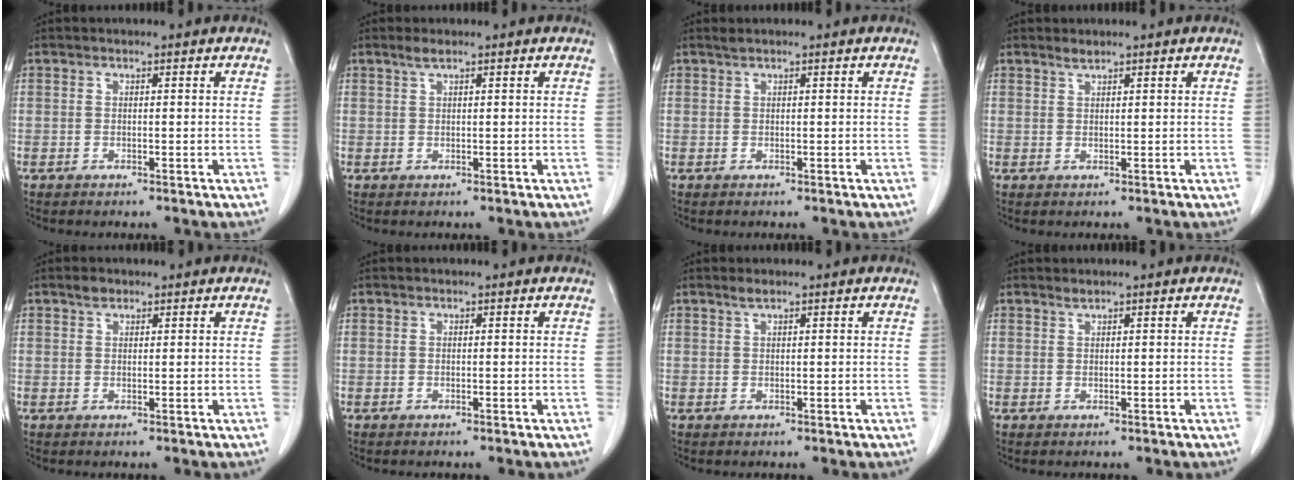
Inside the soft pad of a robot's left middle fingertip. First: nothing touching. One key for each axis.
{"total": 1.3, "fx": 1.0, "fy": 0.0, "fz": 0.8, "tx": -0.021, "ty": 0.002, "tz": 0.021}
{"total": 0.5, "fx": 0.5, "fy": -0.1, "fz": 0.2, "tx": -0.012, "ty": 0.004, "tz": 0.014}
{"total": 0.9, "fx": 0.8, "fy": -0.1, "fz": 0.2, "tx": -0.008, "ty": -0.004, "tz": 0.018}
{"total": 1.4, "fx": 1.1, "fy": 0.7, "fz": 0.5, "tx": -0.014, "ty": 0.001, "tz": 0.018}
{"total": 0.0}
{"total": 1.0, "fx": 0.8, "fy": 0.0, "fz": 0.5, "tx": -0.016, "ty": 0.000, "tz": 0.018}
{"total": 0.6, "fx": 0.6, "fy": -0.1, "fz": 0.1, "tx": -0.008, "ty": -0.004, "tz": 0.012}